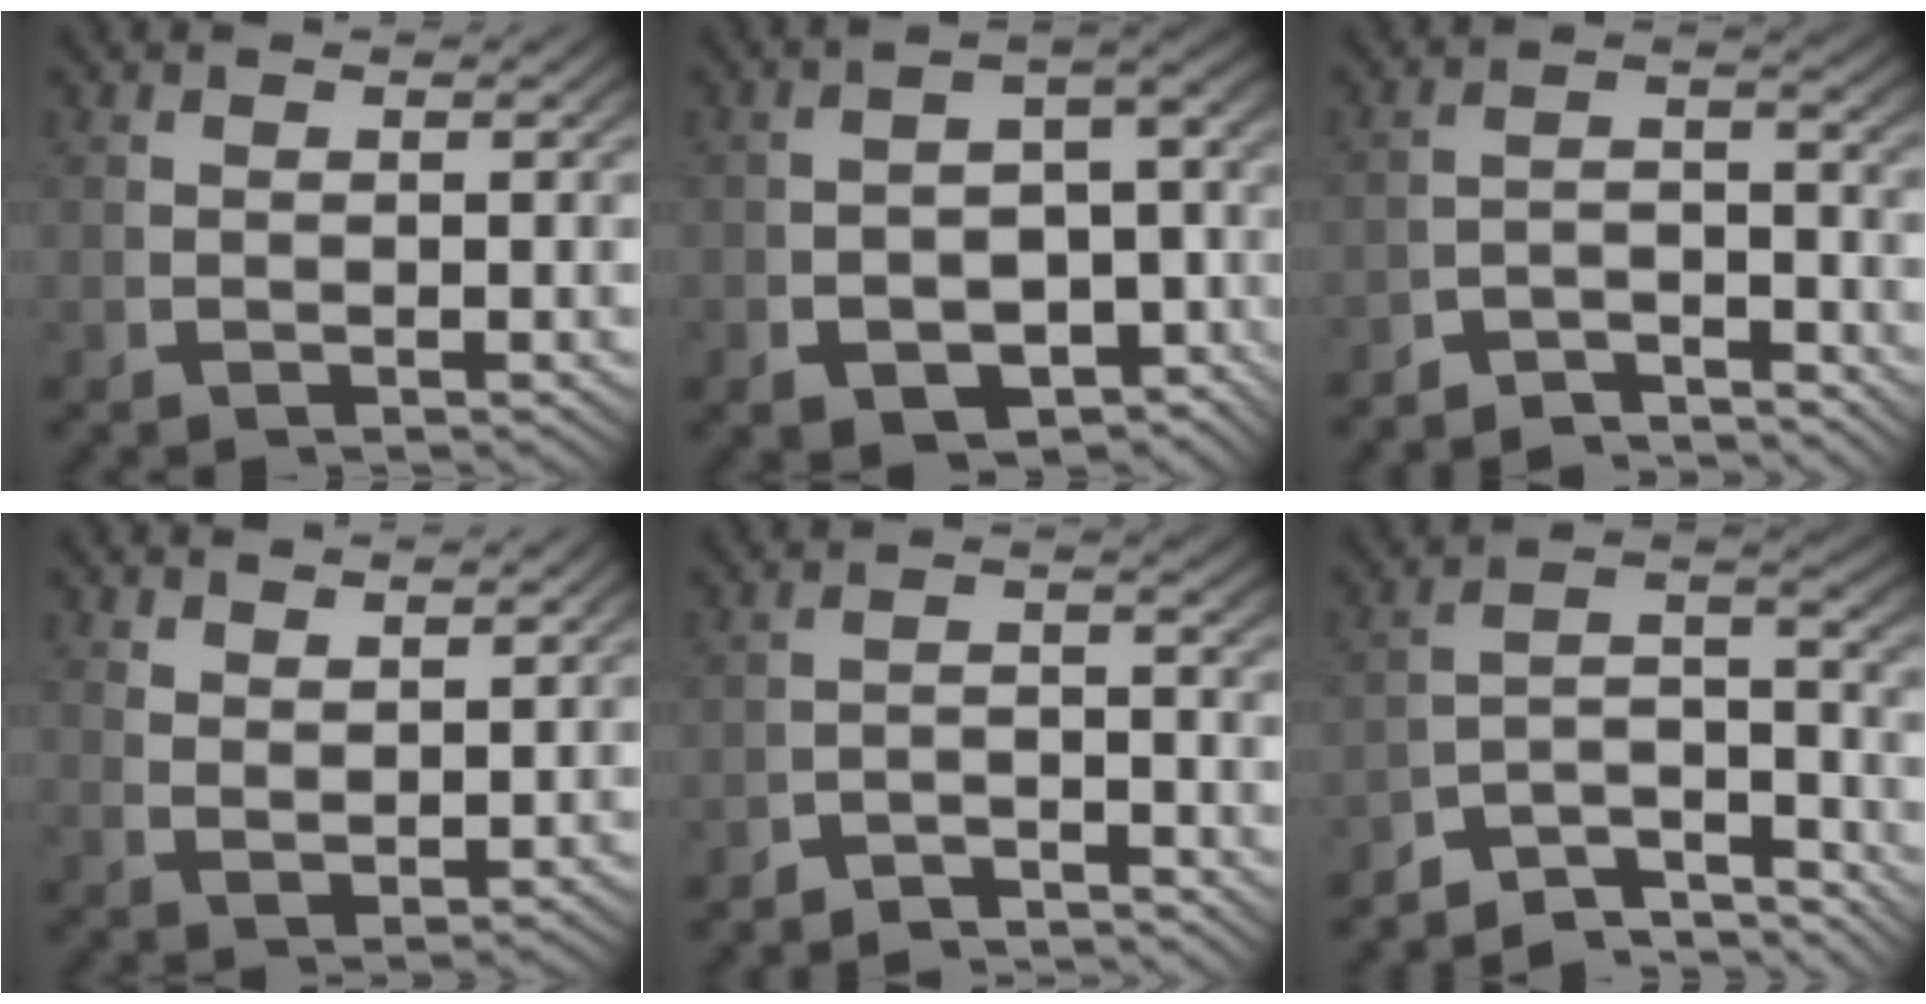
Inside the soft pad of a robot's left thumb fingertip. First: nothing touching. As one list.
[{"total": 9.3, "force": [-3.4, 6.1, 6.2], "torque": [-0.095, -0.029, -0.035]}, {"total": 4.8, "force": [-4.2, 1.3, 1.9], "torque": [-0.019, -0.022, -0.067]}, {"total": 2.4, "force": [2.2, 0.6, 0.9], "torque": [-0.014, -0.008, 0.054]}, {"total": 3.9, "force": [-3.8, 0.6, 0.8], "torque": [-0.003, -0.014, -0.064]}, {"total": 8.8, "force": [-3.8, 5.3, 5.9], "torque": [-0.109, -0.034, -0.061]}]